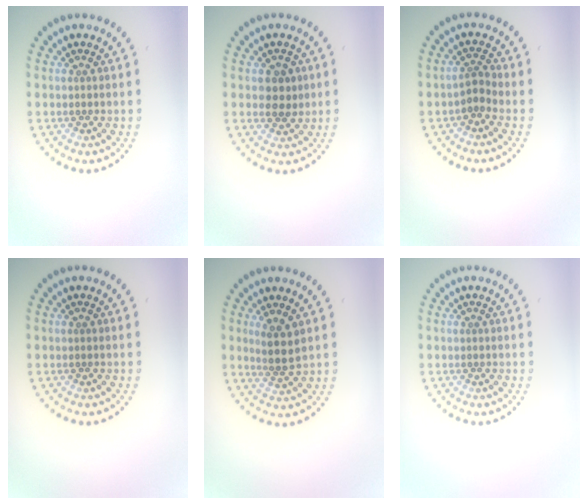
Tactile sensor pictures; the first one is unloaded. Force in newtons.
{"total": 2.4, "press": 2.3, "slide": 0.5}
{"total": 1.6, "press": 1.0, "slide": 1.3}
{"total": 0.0}
{"total": 2.5, "press": 2.0, "slide": 1.4}
{"total": 0.0}